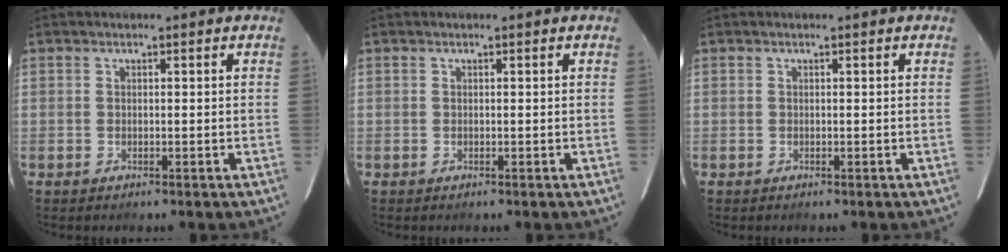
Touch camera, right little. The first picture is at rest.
{"total": 0.0}
{"total": 0.0}